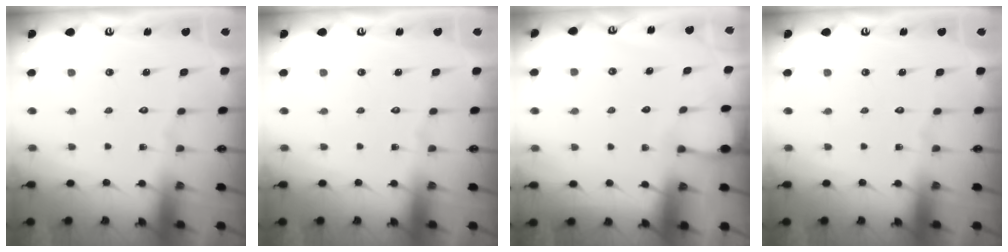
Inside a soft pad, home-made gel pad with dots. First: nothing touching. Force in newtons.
{"total": 0.0}
{"total": 2.2, "press": 2.2, "slide": 0.4}
{"total": 0.0}